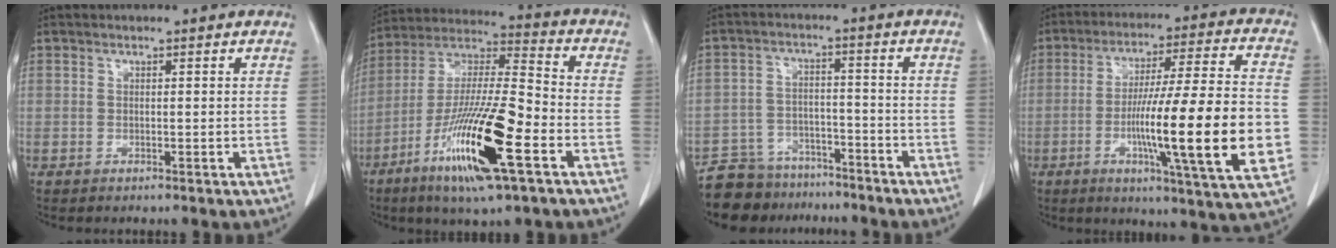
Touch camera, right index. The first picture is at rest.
{"total": 19.1, "force": [-8.3, 2.0, 17.1], "torque": [-0.343, -0.030, -0.153]}
{"total": 9.8, "force": [-8.5, 4.8, 0.7], "torque": [-0.005, 0.024, -0.135]}
{"total": 20.9, "force": [-4.2, 0.3, 20.5], "torque": [-0.298, -0.009, -0.067]}